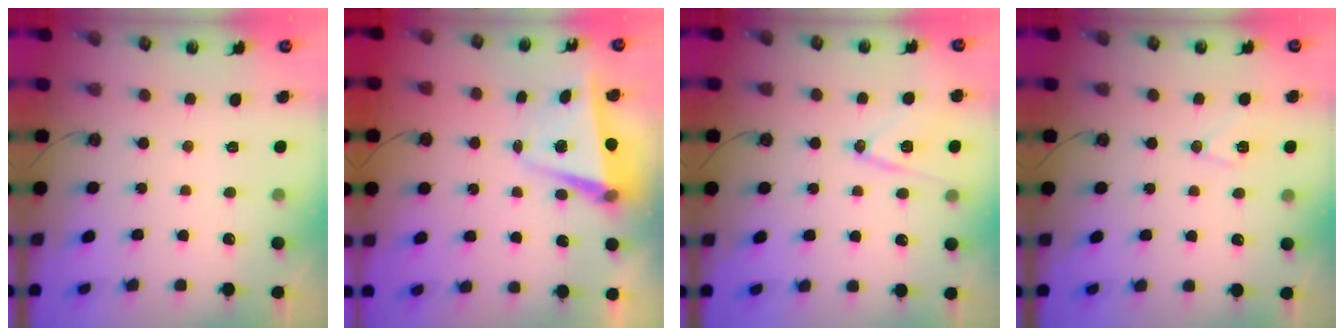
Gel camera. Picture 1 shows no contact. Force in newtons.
{"total": 4.8, "press": 4.7, "slide": 1.1}
{"total": 12.5, "press": 12.2, "slide": 2.7}
{"total": 7.6, "press": 7.6, "slide": 0.4}